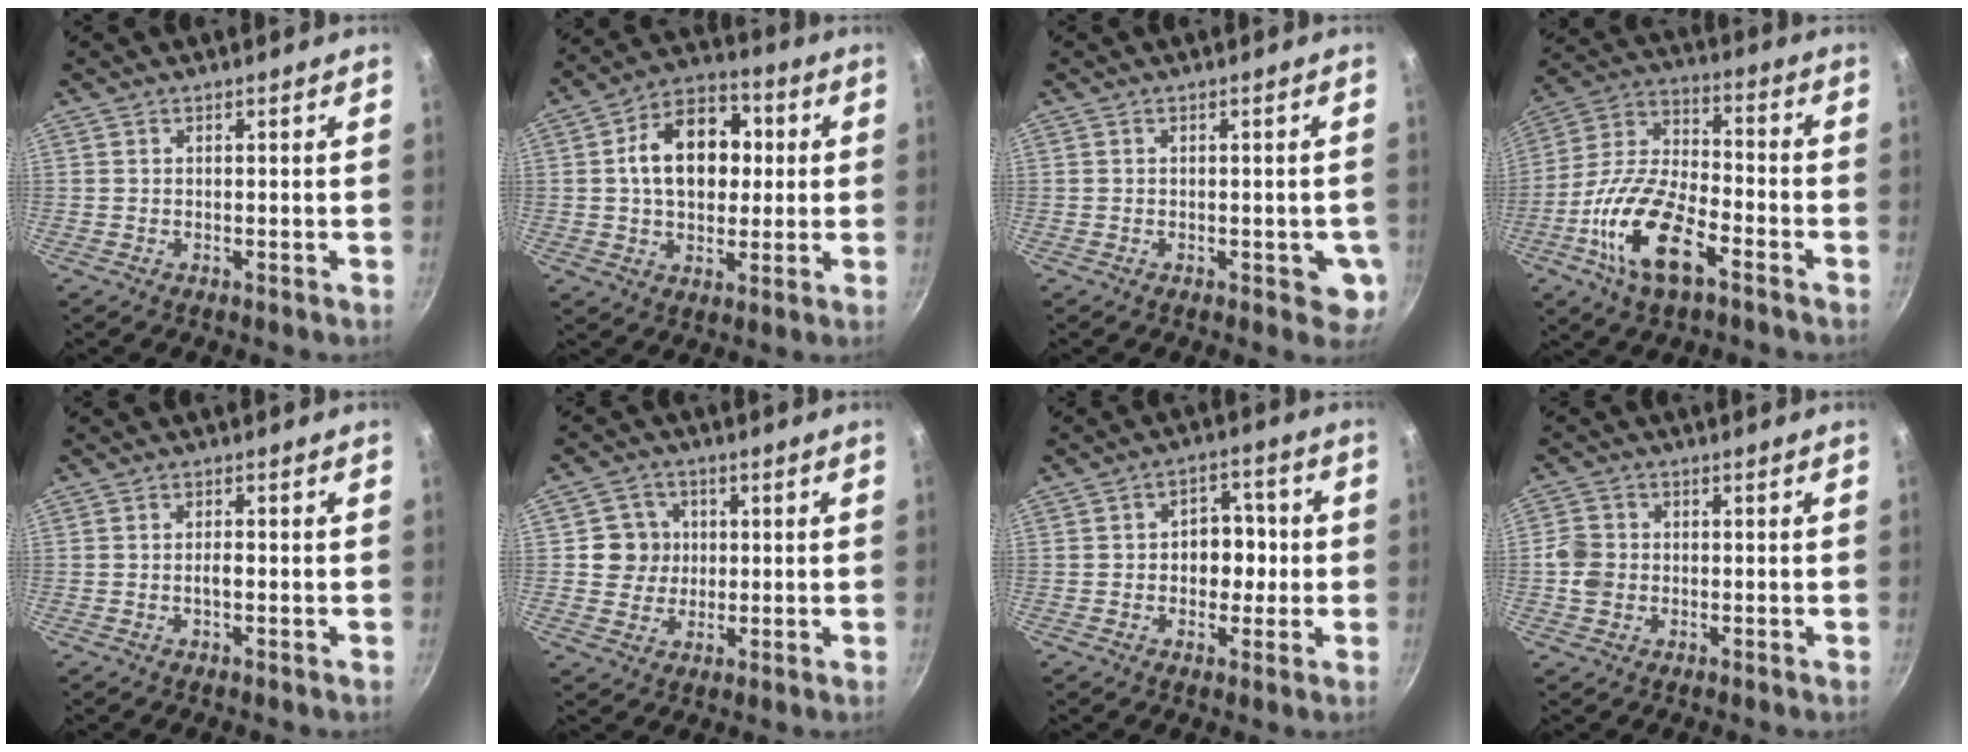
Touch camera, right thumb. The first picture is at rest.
{"total": 15.6, "force": [2.1, 11.0, 10.9], "torque": [-0.132, 0.022, 0.019]}
{"total": 4.6, "force": [-1.0, 2.4, 3.7], "torque": [-0.022, -0.003, -0.011]}
{"total": 17.8, "force": [-7.9, 8.0, 13.8], "torque": [-0.257, 0.040, -0.160]}
{"total": 1.6, "force": [-0.4, 0.6, 1.4], "torque": [-0.023, 0.008, -0.008]}
{"total": 6.2, "force": [0.8, 5.9, 1.6], "torque": [0.012, 0.004, 0.004]}
{"total": 7.9, "force": [-0.2, 6.0, 5.1], "torque": [-0.017, 0.015, -0.010]}
{"total": 4.9, "force": [-0.7, 4.3, 2.2], "torque": [-0.032, 0.010, -0.020]}